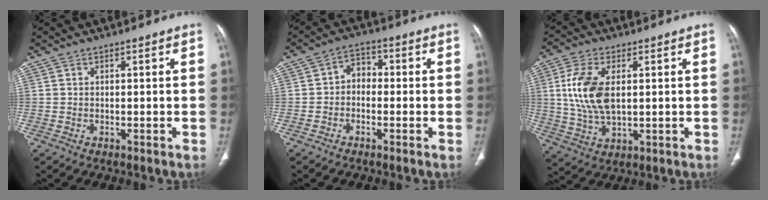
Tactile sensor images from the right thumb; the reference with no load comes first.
{"total": 4.2, "force": [-0.7, 3.3, 2.6], "torque": [-0.022, 0.017, -0.026]}
{"total": 11.5, "force": [1.9, 6.2, 9.5], "torque": [-0.200, -0.009, 0.040]}